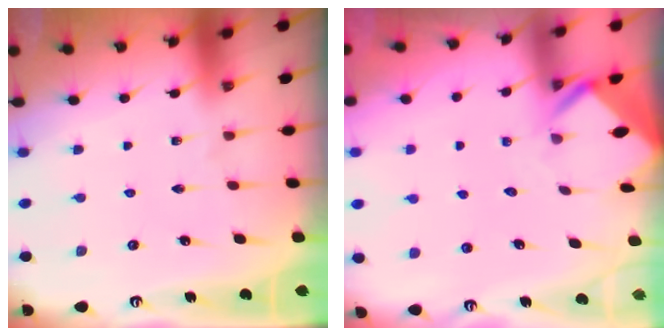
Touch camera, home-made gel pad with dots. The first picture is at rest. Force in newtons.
{"total": 2.8, "press": 2.8, "slide": 0.2}